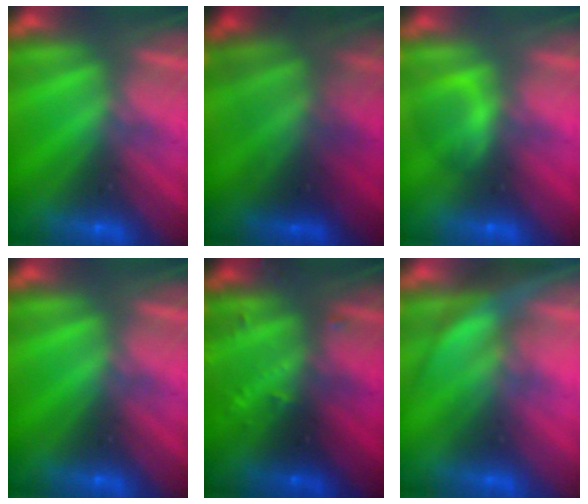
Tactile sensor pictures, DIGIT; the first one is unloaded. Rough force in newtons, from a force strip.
{"total": 4.8}
{"total": 2.2}
{"total": 0.0}
{"total": 2.9}
{"total": 3.5}